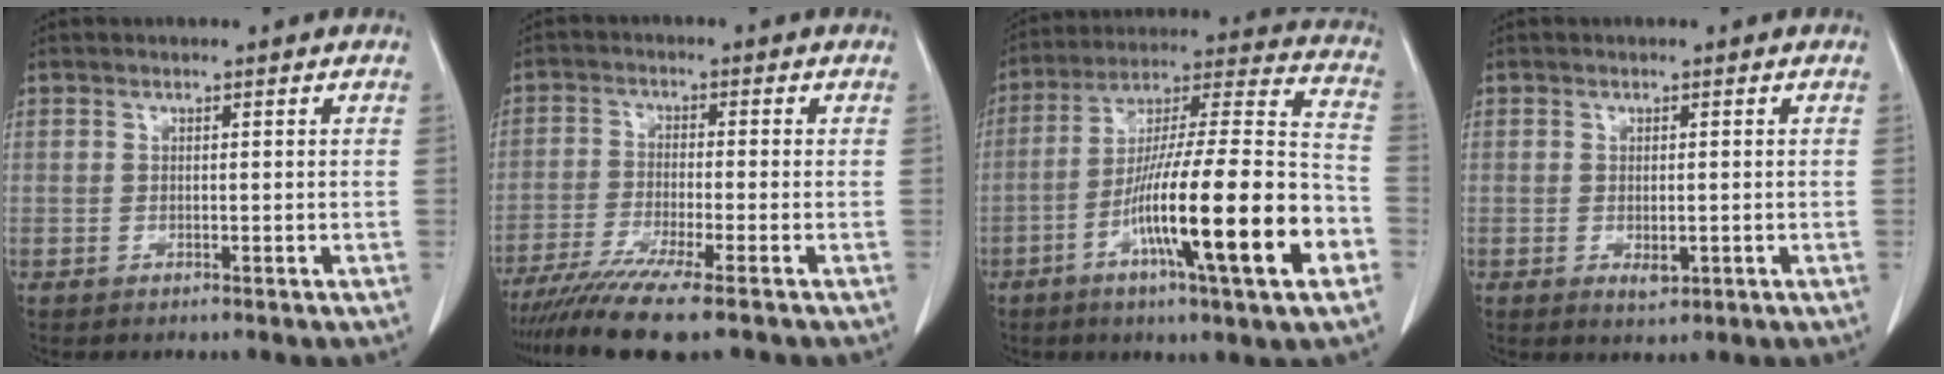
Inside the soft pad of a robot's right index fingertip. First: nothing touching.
{"total": 10.3, "force": [-8.0, -0.5, 6.4], "torque": [-0.104, -0.027, -0.132]}
{"total": 23.5, "force": [-8.5, 1.3, 21.9], "torque": [-0.332, -0.014, -0.144]}
{"total": 2.1, "force": [-0.6, 1.0, 1.8], "torque": [-0.030, -0.004, -0.002]}